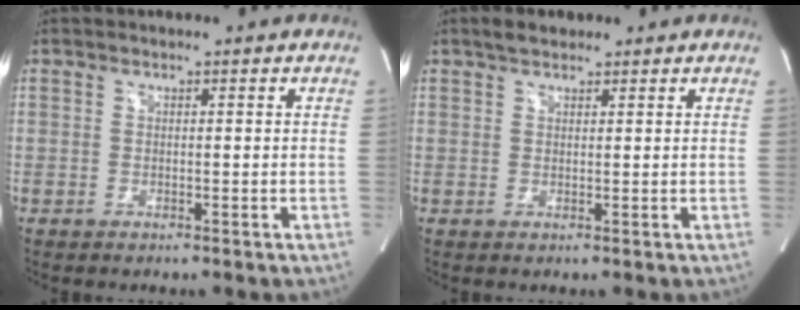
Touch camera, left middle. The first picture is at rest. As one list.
[{"total": 2.6, "force": [2.0, 1.2, 1.1], "torque": [-0.024, 0.013, 0.031]}]